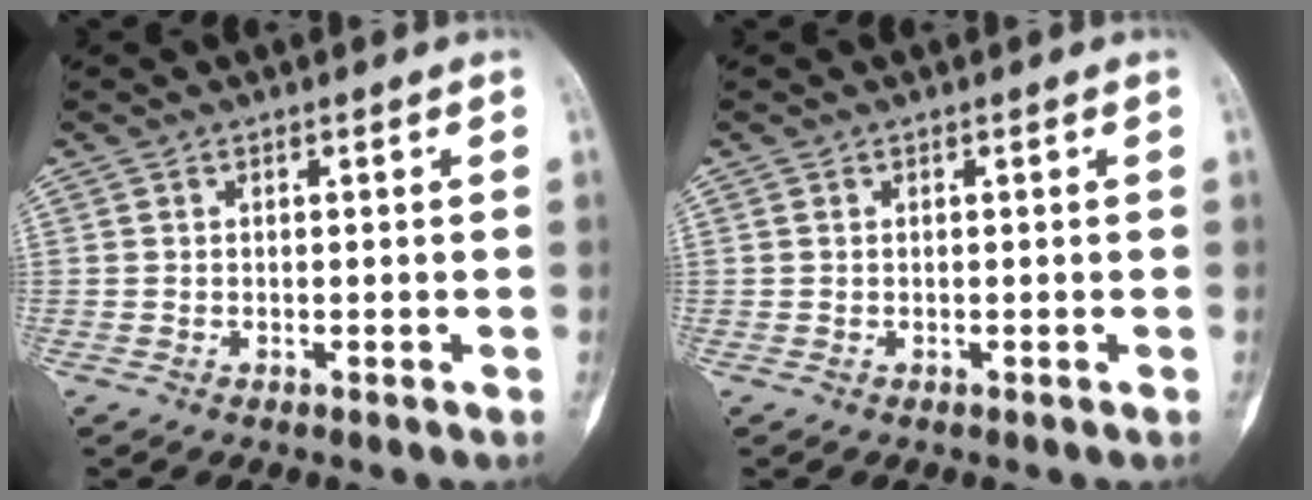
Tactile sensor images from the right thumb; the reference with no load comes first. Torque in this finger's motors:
{"motor_torque": [0.04, -0.21, -0.07, 0.23, -0.02]}